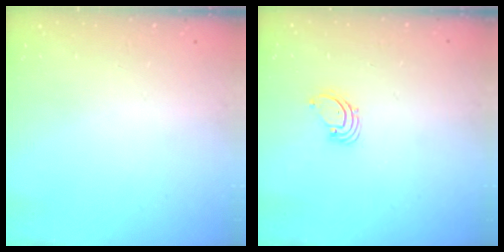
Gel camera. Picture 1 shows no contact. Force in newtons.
{"total": 1.6, "press": 1.6, "slide": 0.1}